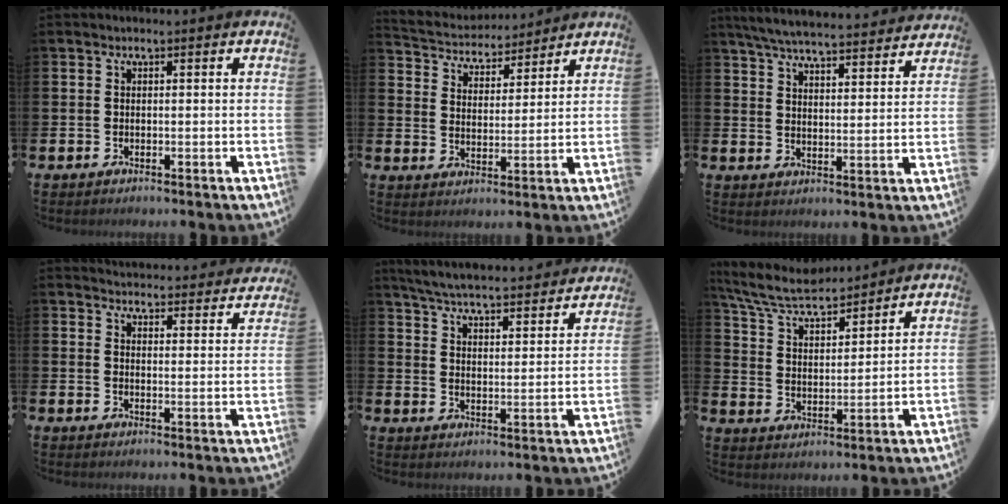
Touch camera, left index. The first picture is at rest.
{"total": 4.7, "force": [4.5, 1.4, -0.1], "torque": [-0.025, -0.034, 0.075]}
{"total": 6.3, "force": [6.1, 0.5, 1.5], "torque": [-0.046, -0.043, 0.107]}
{"total": 4.4, "force": [4.4, 0.5, 0.1], "torque": [-0.011, -0.036, 0.077]}
{"total": 5.8, "force": [5.7, 0.3, 1.1], "torque": [-0.047, -0.043, 0.098]}
{"total": 7.5, "force": [6.8, 1.5, 2.6], "torque": [-0.081, -0.039, 0.120]}